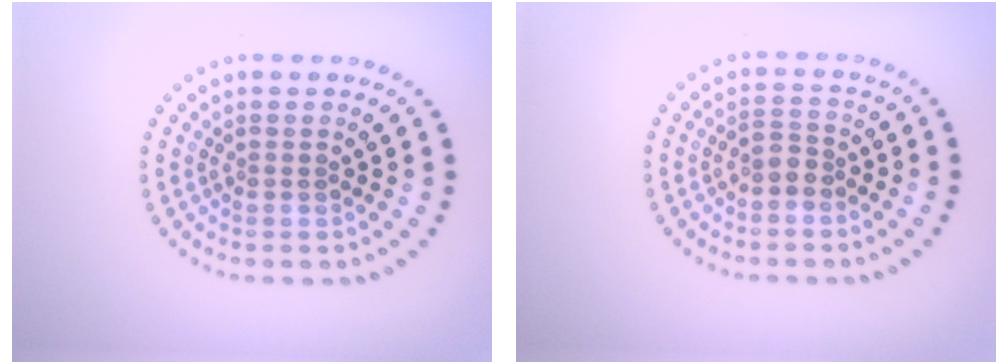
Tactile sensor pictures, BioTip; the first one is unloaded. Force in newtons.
{"total": 1.7, "press": 1.5, "slide": 0.9}